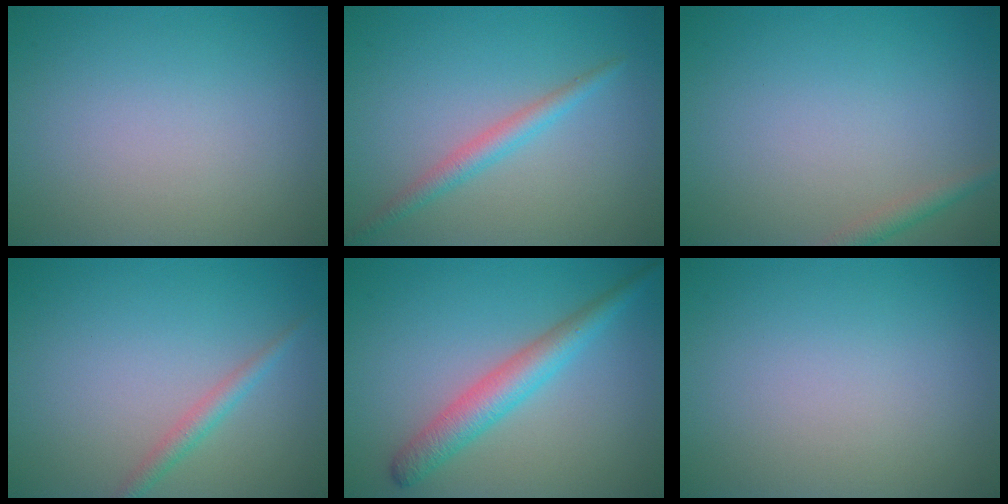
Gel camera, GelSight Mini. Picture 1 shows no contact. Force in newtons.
{"total": 2.0, "press": 2.0, "slide": 0.1}
{"total": 1.4, "press": 1.4, "slide": 0.1}
{"total": 1.6, "press": 1.6, "slide": 0.0}
{"total": 3.9, "press": 3.9, "slide": 0.1}
{"total": 0.0}